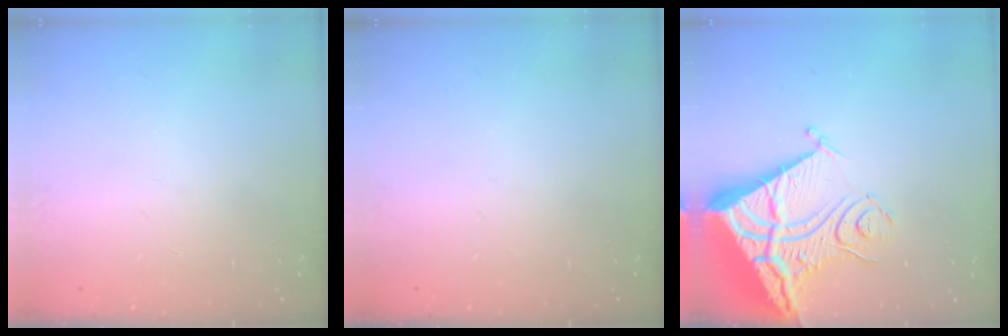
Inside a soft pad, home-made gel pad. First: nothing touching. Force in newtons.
{"total": 0.0}
{"total": 16.7, "press": 16.6, "slide": 2.2}